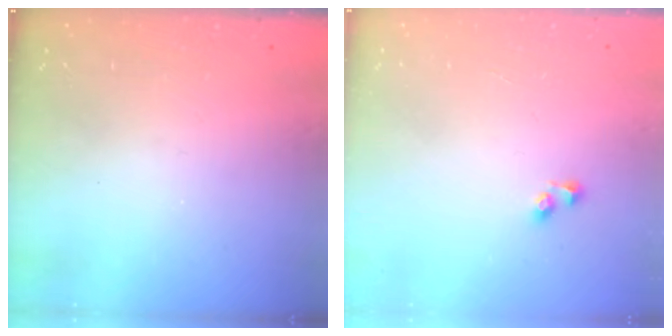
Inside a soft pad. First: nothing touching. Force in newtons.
{"total": 2.6, "press": 2.3, "slide": 1.2}